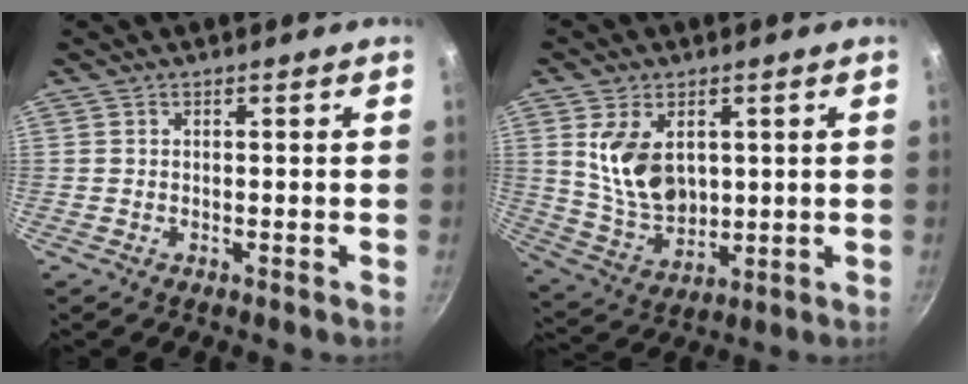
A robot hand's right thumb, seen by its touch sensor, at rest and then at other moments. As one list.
[{"total": 12.0, "force": [2.9, 7.9, 8.5], "torque": [-0.140, -0.028, 0.069]}]